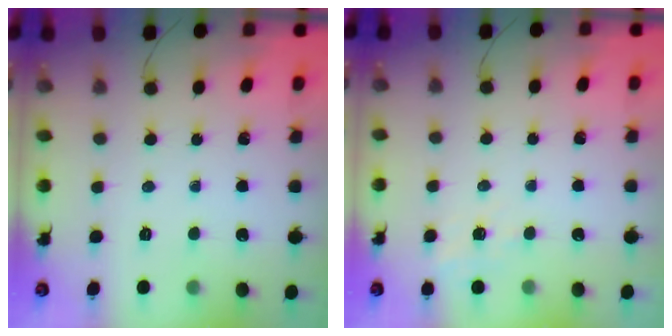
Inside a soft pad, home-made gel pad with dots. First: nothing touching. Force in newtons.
{"total": 5.9, "press": 5.6, "slide": 1.7}